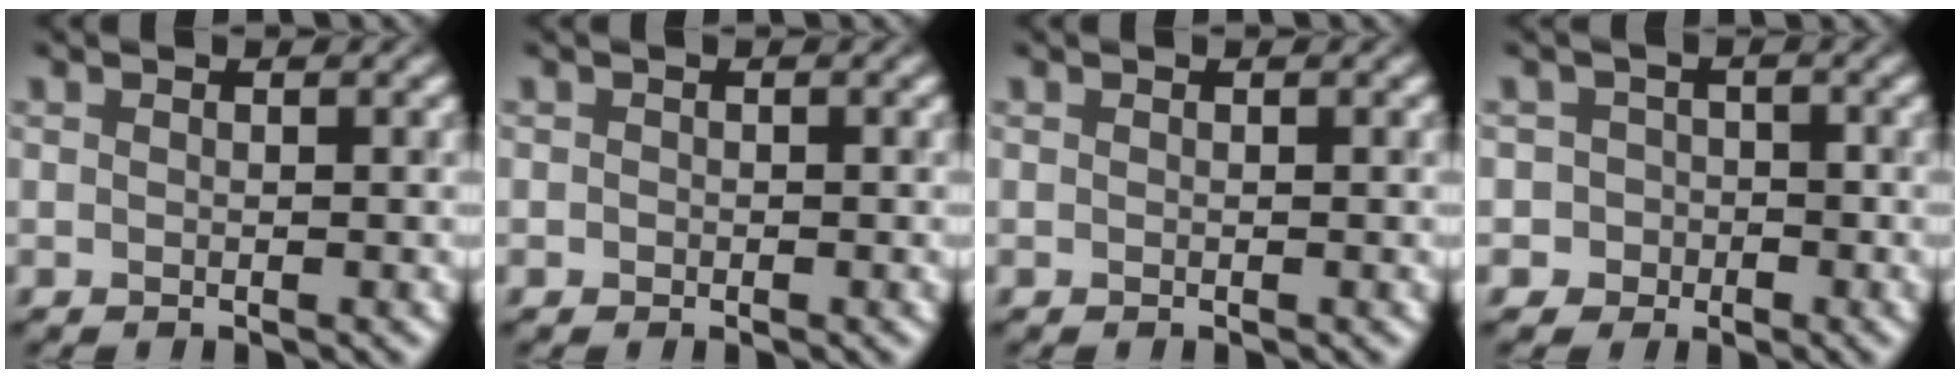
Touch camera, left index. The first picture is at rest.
{"total": 0.0}
{"total": 0.0}
{"total": 3.0, "force": [-1.1, 2.8, 0.0], "torque": [0.038, 0.007, -0.034]}